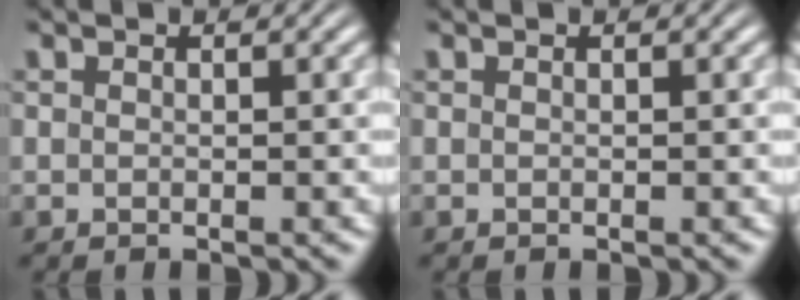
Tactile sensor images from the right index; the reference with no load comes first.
{"total": 0.0}